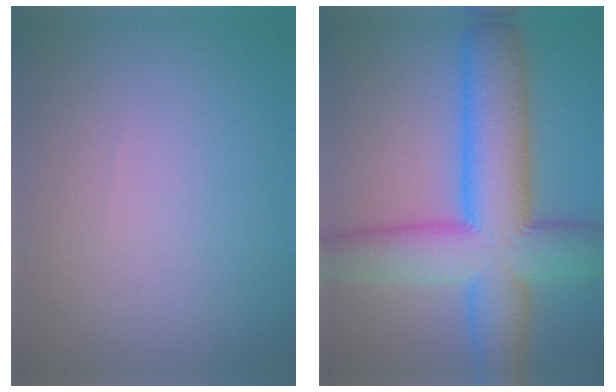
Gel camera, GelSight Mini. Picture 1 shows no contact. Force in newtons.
{"total": 11.7, "press": 11.7, "slide": 0.2}